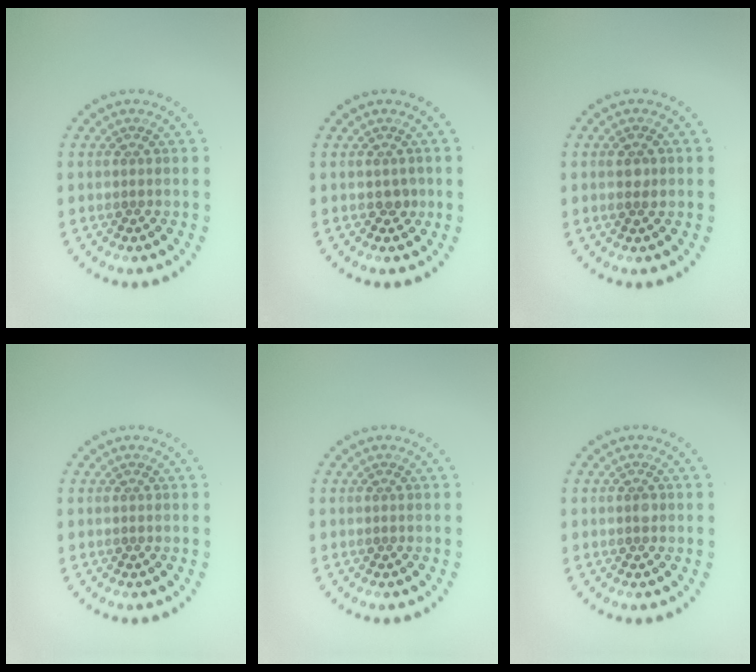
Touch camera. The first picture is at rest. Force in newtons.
{"total": 1.0, "press": 1.0, "slide": 0.3}
{"total": 1.6, "press": 1.5, "slide": 0.5}
{"total": 0.0}
{"total": 0.0}
{"total": 0.7, "press": 0.7, "slide": 0.0}